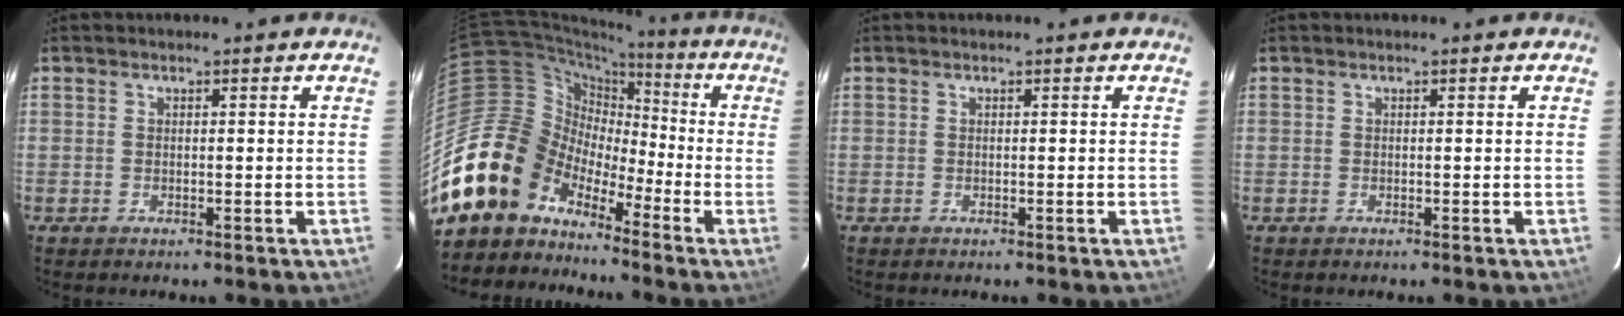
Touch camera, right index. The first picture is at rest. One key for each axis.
{"total": 17.3, "fx": -12.3, "fy": 11.4, "fz": 4.4, "tx": -0.108, "ty": 0.028, "tz": -0.233}
{"total": 0.0}
{"total": 0.0}